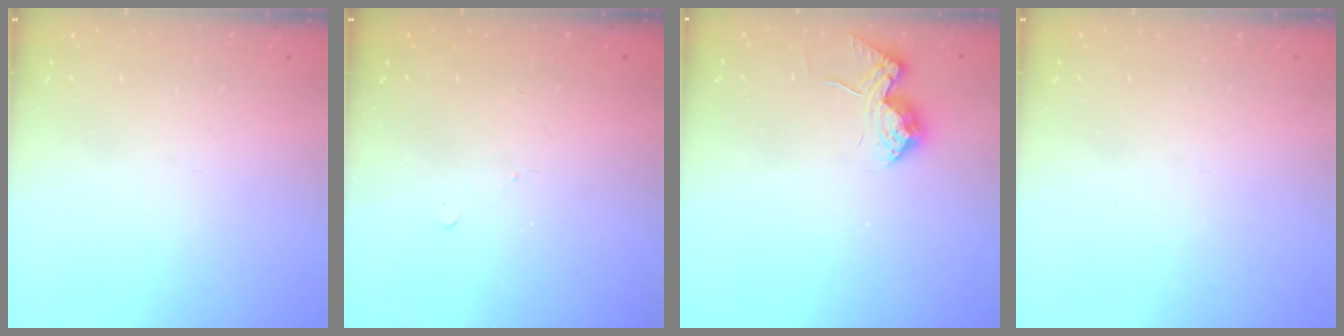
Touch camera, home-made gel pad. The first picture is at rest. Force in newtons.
{"total": 5.0, "press": 4.9, "slide": 0.7}
{"total": 12.1, "press": 12.1, "slide": 0.5}
{"total": 0.0}